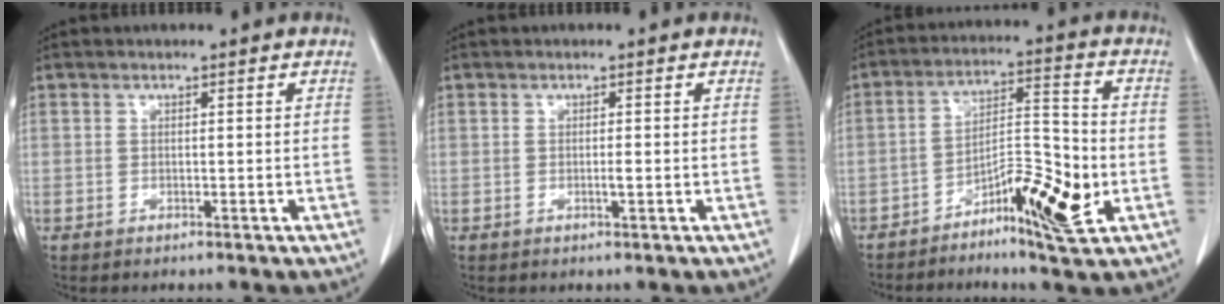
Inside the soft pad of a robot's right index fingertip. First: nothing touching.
{"total": 0.8, "force": [-0.2, 0.0, 0.8], "torque": [-0.015, 0.000, -0.003]}
{"total": 10.6, "force": [-4.2, 2.2, 9.5], "torque": [-0.153, 0.012, -0.066]}